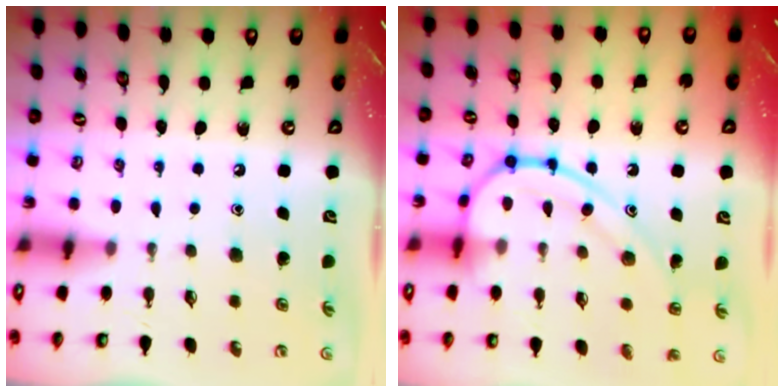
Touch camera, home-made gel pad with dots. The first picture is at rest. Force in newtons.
{"total": 13.7, "press": 13.7, "slide": 0.2}